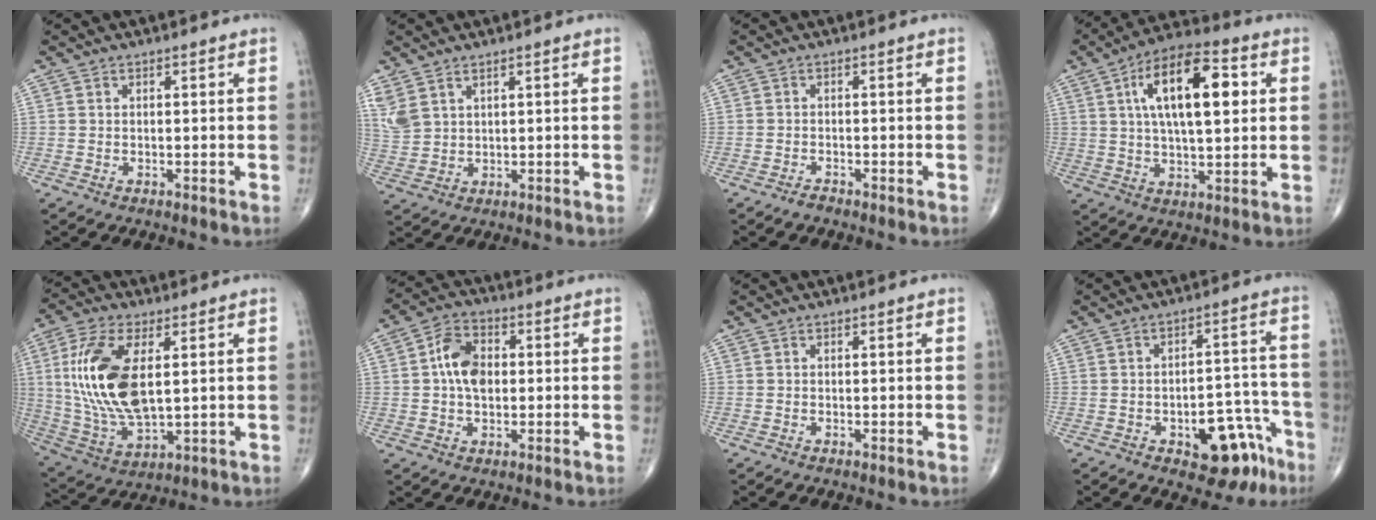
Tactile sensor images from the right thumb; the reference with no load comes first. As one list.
[{"total": 4.8, "force": [3.0, 2.6, 2.7], "torque": [-0.059, -0.008, 0.073]}, {"total": 1.1, "force": [-1.0, 0.3, 0.3], "torque": [-0.008, 0.003, -0.020]}, {"total": 16.9, "force": [4.3, 7.1, 14.7], "torque": [-0.234, 0.007, 0.066]}, {"total": 17.8, "force": [3.1, 8.5, 15.3], "torque": [-0.322, -0.013, 0.067]}, {"total": 8.0, "force": [0.6, 5.3, 6.0], "torque": [-0.097, 0.015, 0.002]}, {"total": 0.0}, {"total": 11.8, "force": [-6.1, 6.0, 8.1], "torque": [-0.068, 0.053, -0.073]}]